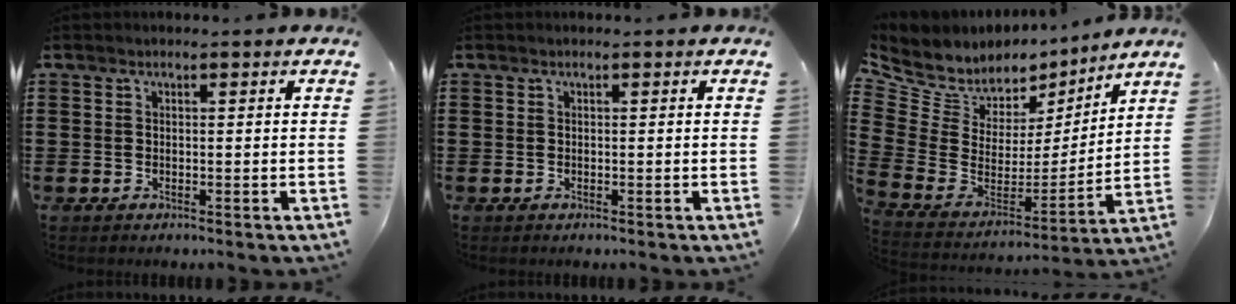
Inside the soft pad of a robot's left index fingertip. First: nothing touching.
{"total": 0.0}
{"total": 7.6, "force": [5.9, 4.6, 1.3], "torque": [-0.080, -0.049, 0.107]}